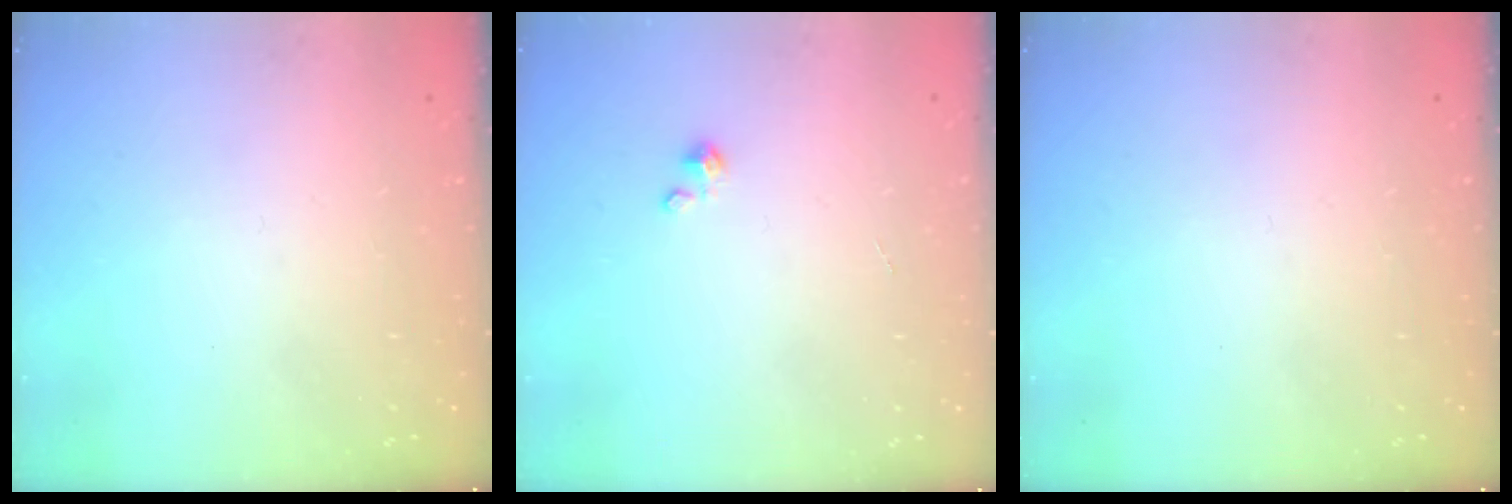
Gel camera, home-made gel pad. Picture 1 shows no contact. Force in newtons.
{"total": 1.7, "press": 1.7, "slide": 0.1}
{"total": 0.0}